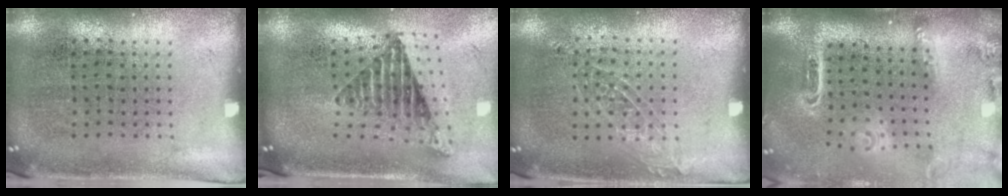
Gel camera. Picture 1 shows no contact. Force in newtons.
{"total": 2.6, "press": 1.6, "slide": 2.0}
{"total": 1.0, "press": 1.0, "slide": 0.3}
{"total": 2.8, "press": 1.9, "slide": 2.0}